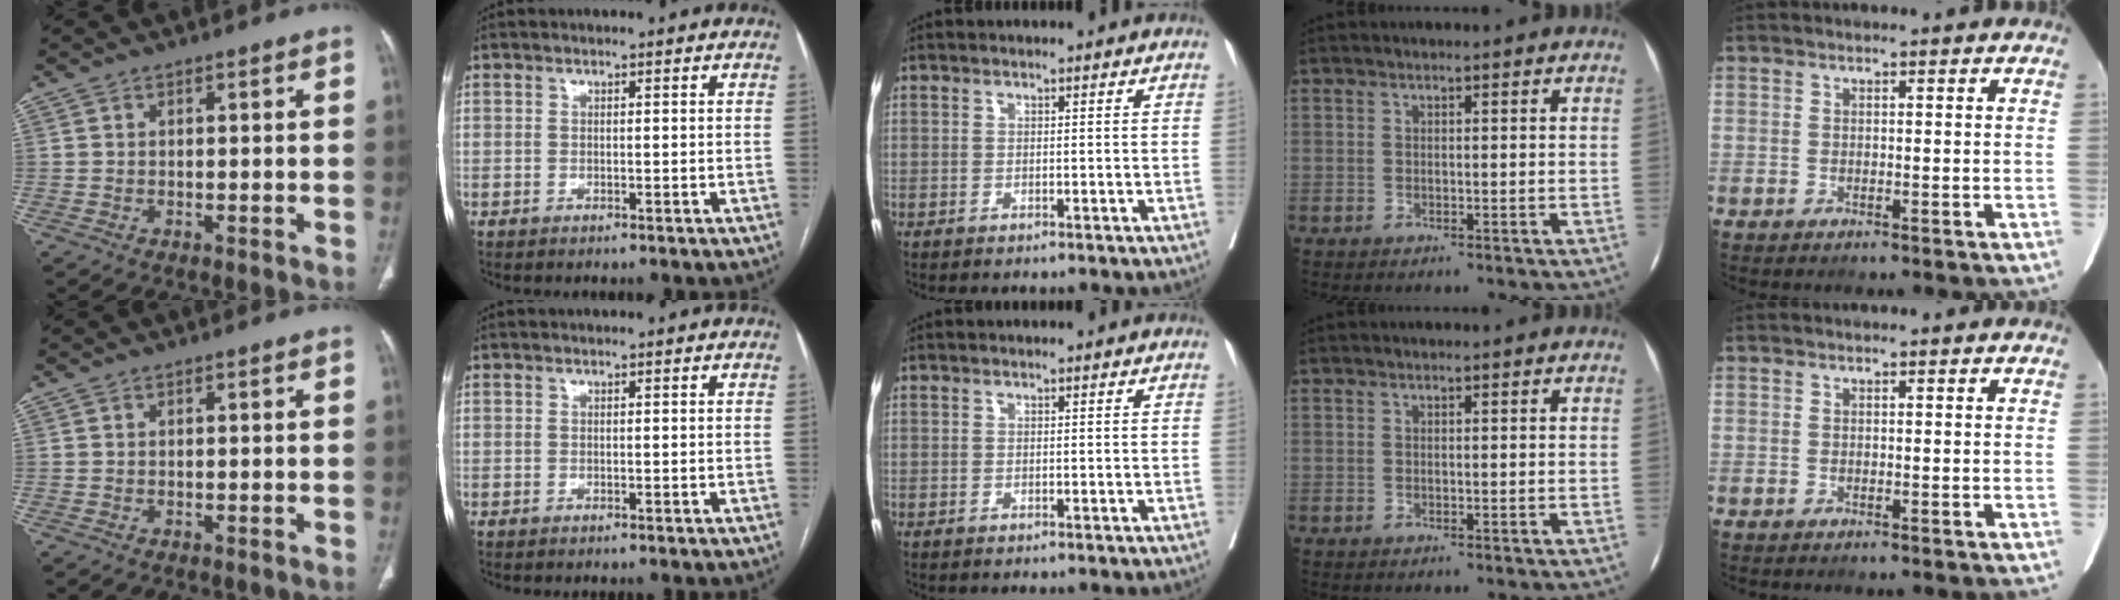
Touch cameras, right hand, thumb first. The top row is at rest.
{}